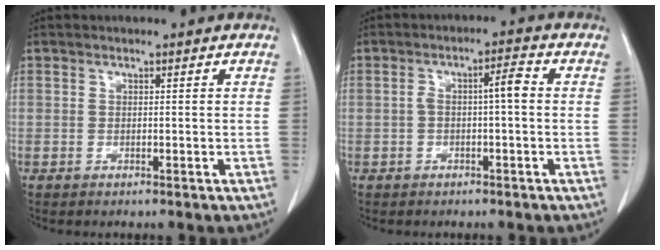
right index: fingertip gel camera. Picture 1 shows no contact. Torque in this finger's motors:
{"motor_torque": [0.07, 0.01, 0.06, 0.03]}